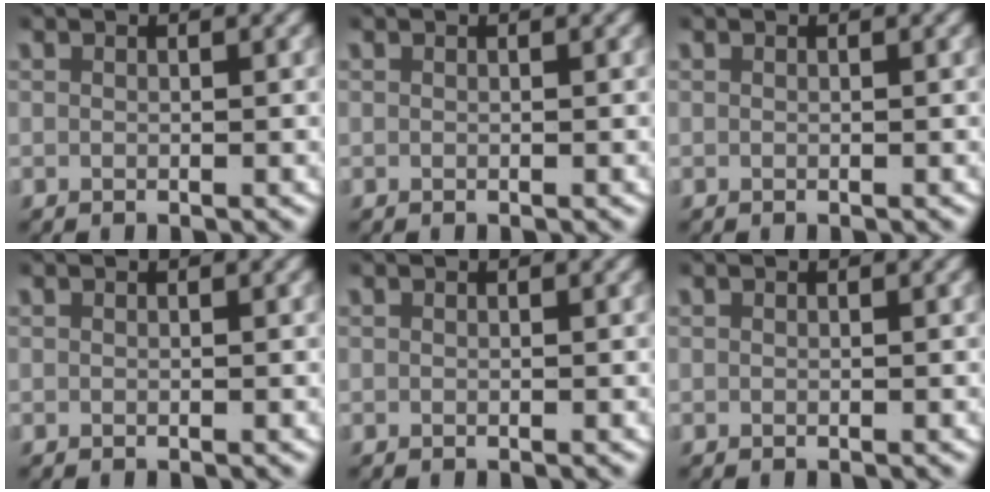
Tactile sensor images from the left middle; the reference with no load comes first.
{"total": 0.0}
{"total": 0.0}
{"total": 0.0}
{"total": 0.0}
{"total": 0.0}